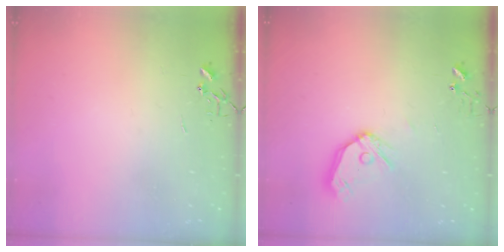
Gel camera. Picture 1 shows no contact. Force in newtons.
{"total": 11.3, "press": 11.3, "slide": 1.3}